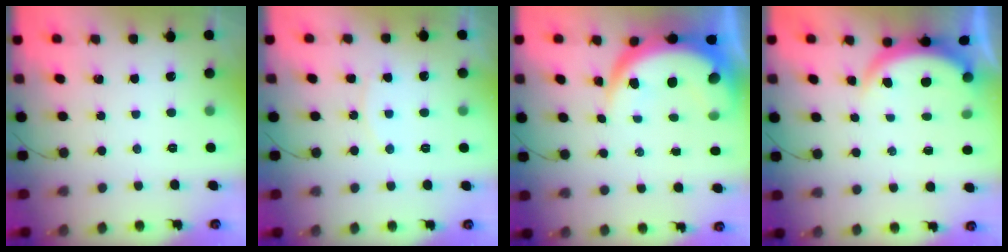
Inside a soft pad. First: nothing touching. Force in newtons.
{"total": 5.8, "press": 5.8, "slide": 0.4}
{"total": 10.4, "press": 10.3, "slide": 1.1}
{"total": 5.7, "press": 5.7, "slide": 0.4}